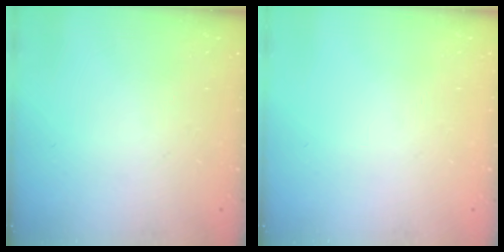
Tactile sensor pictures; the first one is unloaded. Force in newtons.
{"total": 0.0}